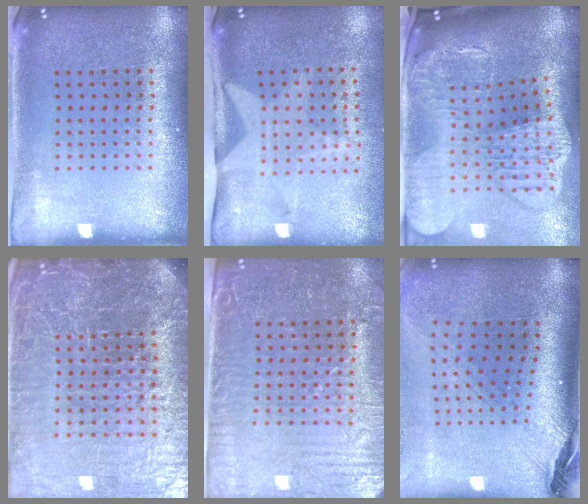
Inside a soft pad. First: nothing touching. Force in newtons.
{"total": 2.0, "press": 1.5, "slide": 1.3}
{"total": 4.5, "press": 3.3, "slide": 3.0}
{"total": 7.2, "press": 6.3, "slide": 3.5}
{"total": 3.5, "press": 3.3, "slide": 1.3}
{"total": 3.0, "press": 2.1, "slide": 2.2}